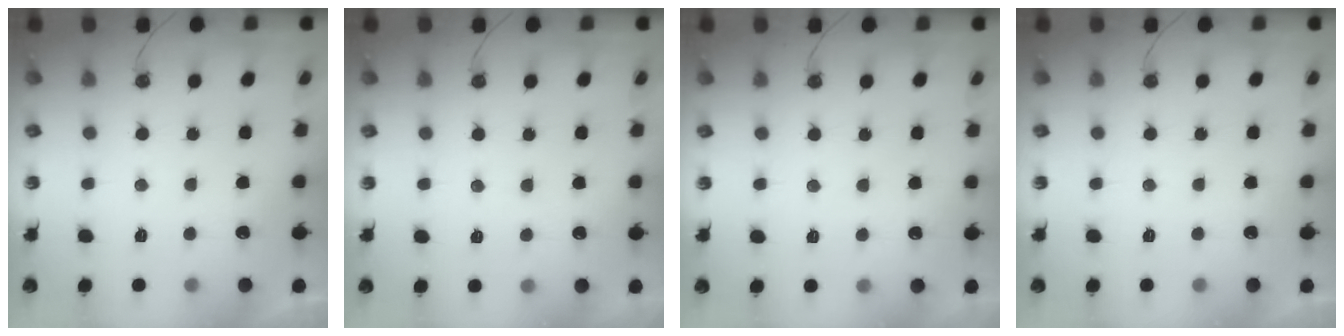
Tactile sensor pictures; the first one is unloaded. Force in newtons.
{"total": 4.6, "press": 4.6, "slide": 0.7}
{"total": 4.1, "press": 4.1, "slide": 0.6}
{"total": 0.0}